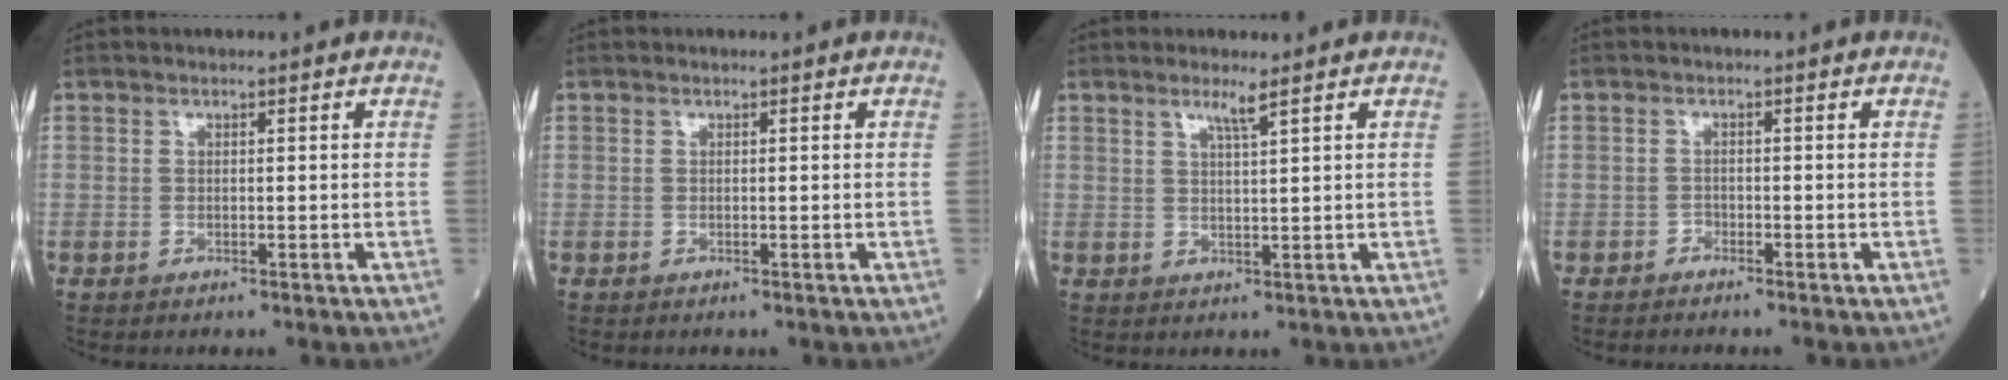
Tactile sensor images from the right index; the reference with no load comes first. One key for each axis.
{"total": 0.0}
{"total": 2.4, "fx": 1.6, "fy": -0.5, "fz": 1.7, "tx": -0.032, "ty": -0.004, "tz": 0.031}
{"total": 1.0, "fx": -0.9, "fy": 0.3, "fz": 0.0, "tx": 0.006, "ty": 0.003, "tz": -0.022}